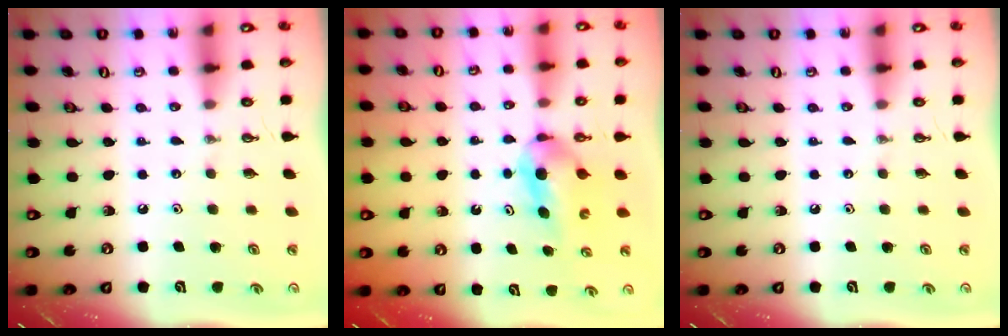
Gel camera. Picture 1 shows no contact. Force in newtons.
{"total": 6.6, "press": 6.4, "slide": 1.9}
{"total": 0.0}